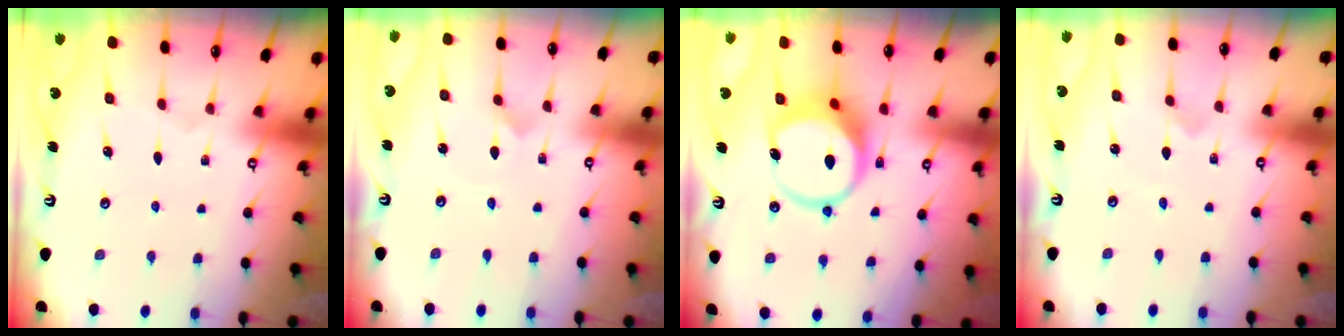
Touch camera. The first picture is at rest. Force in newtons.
{"total": 0.0}
{"total": 9.4, "press": 9.3, "slide": 1.2}
{"total": 0.0}